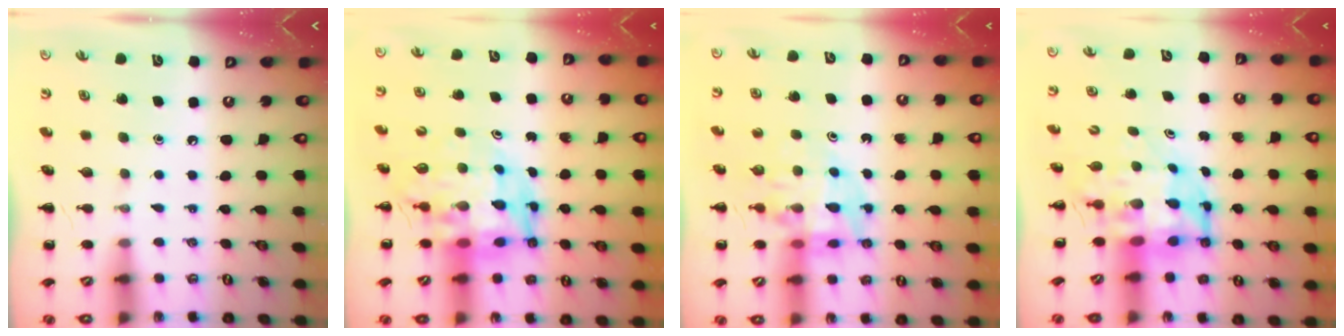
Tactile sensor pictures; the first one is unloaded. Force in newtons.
{"total": 8.5, "press": 8.1, "slide": 2.7}
{"total": 10.8, "press": 10.4, "slide": 2.8}
{"total": 7.5, "press": 7.2, "slide": 2.1}